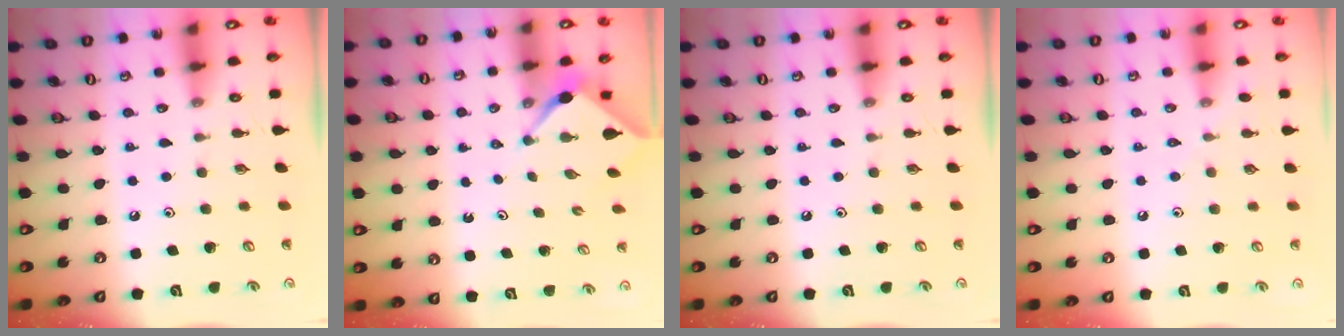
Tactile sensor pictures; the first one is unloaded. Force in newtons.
{"total": 2.5, "press": 2.5, "slide": 0.1}
{"total": 0.0}
{"total": 2.5, "press": 2.5, "slide": 0.5}